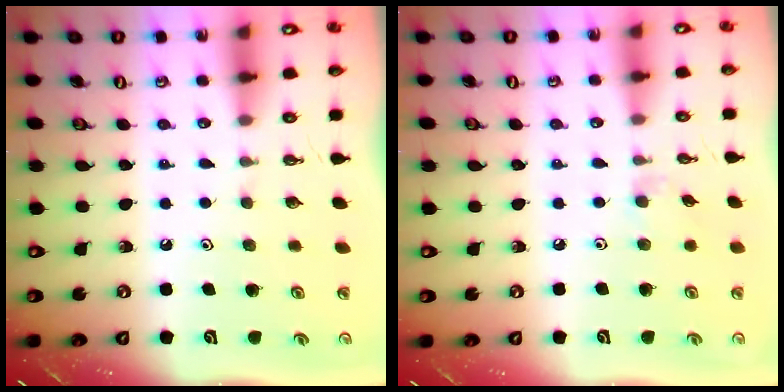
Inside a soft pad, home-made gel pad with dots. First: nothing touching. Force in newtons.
{"total": 3.1, "press": 3.0, "slide": 0.4}